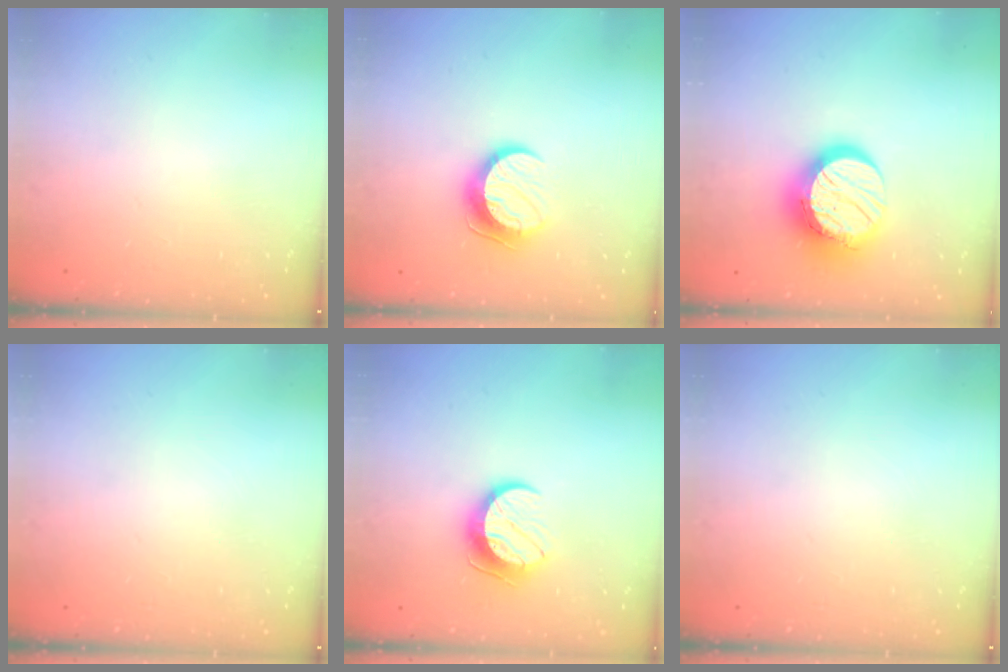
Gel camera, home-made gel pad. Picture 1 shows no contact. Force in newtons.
{"total": 9.7, "press": 9.7, "slide": 0.8}
{"total": 15.1, "press": 15.0, "slide": 1.7}
{"total": 0.0}
{"total": 9.4, "press": 9.4, "slide": 0.5}
{"total": 0.0}